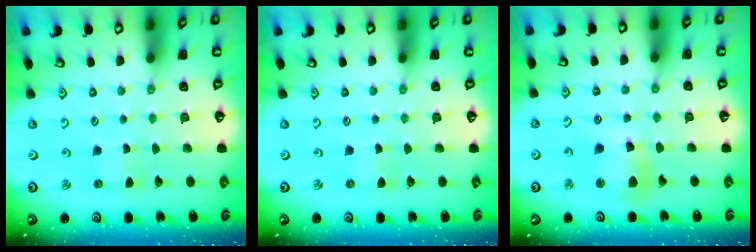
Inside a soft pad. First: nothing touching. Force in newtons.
{"total": 0.0}
{"total": 9.2, "press": 9.2, "slide": 0.8}